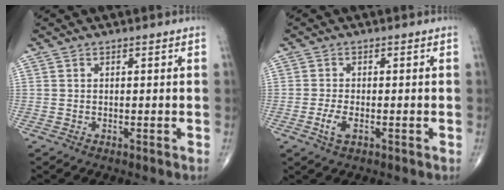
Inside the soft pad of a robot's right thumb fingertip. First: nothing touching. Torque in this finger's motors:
{"motor_torque": [0.05, 0.11, 0.22, 0.19, 0.02]}